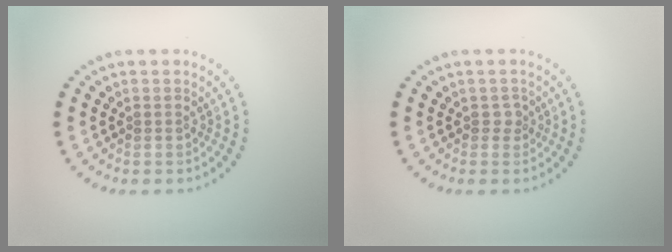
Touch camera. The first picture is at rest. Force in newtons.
{"total": 0.9, "press": 0.7, "slide": 0.7}